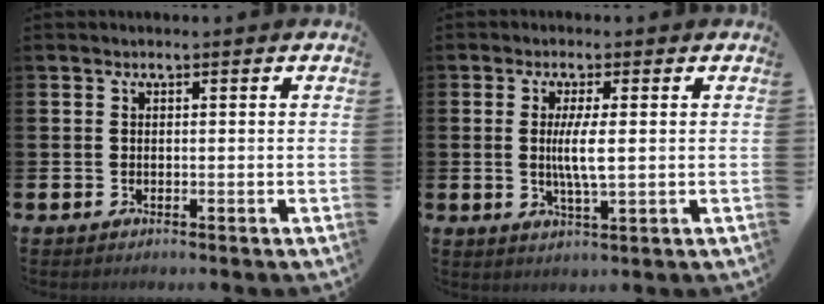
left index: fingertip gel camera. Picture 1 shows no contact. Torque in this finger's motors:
{"motor_torque": [1.48, -0.13, 0.48, 0.14]}